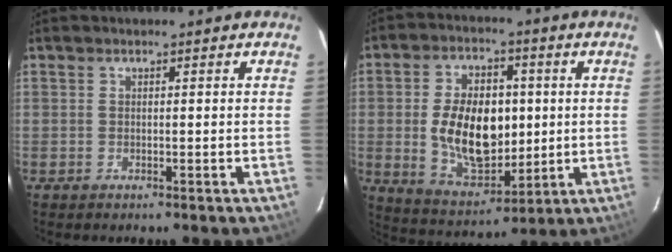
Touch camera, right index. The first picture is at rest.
{"total": 15.8, "force": [0.3, 9.7, 12.4], "torque": [-0.233, 0.009, 0.026]}